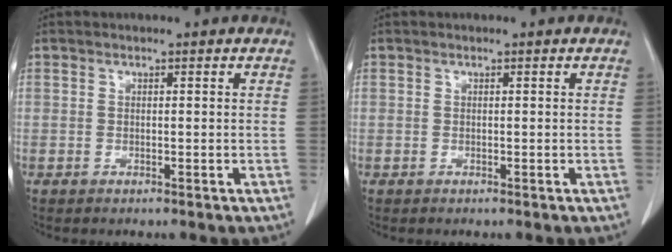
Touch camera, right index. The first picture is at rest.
{"total": 0.0}